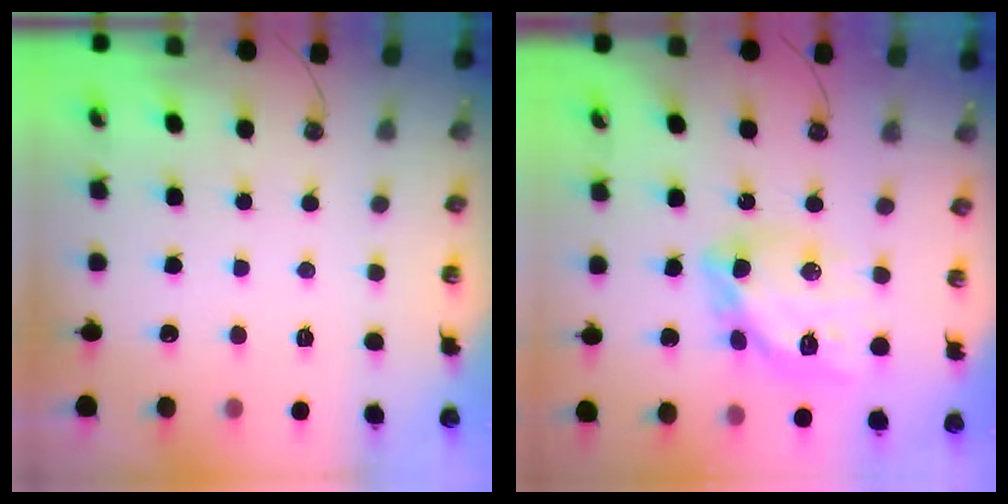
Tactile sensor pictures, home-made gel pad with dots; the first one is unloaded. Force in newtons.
{"total": 15.7, "press": 15.6, "slide": 1.3}